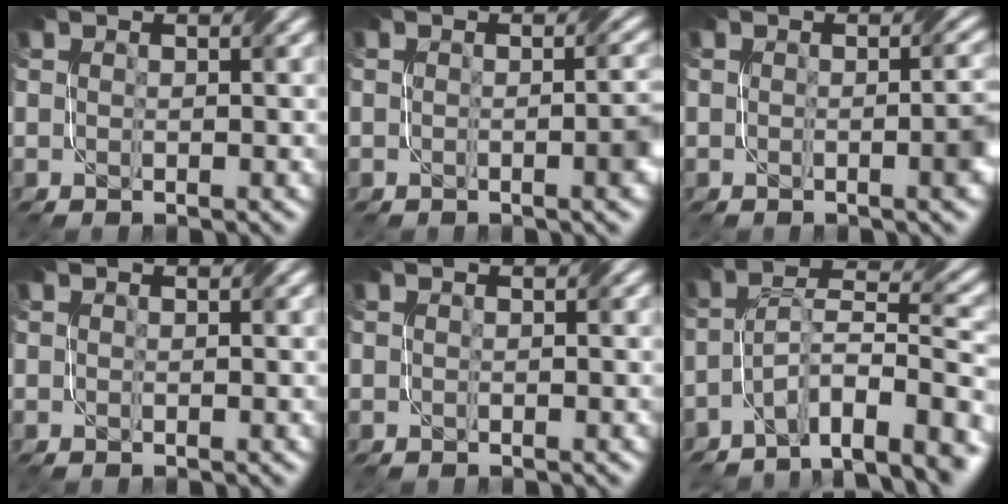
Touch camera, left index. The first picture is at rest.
{"total": 2.5, "force": [-0.5, 0.7, 2.3], "torque": [-0.027, 0.000, -0.006]}
{"total": 2.9, "force": [-0.5, 0.9, 2.8], "torque": [-0.027, 0.003, -0.006]}
{"total": 0.0}
{"total": 0.0}
{"total": 8.6, "force": [-5.6, 2.6, 5.9], "torque": [-0.089, 0.008, -0.102]}